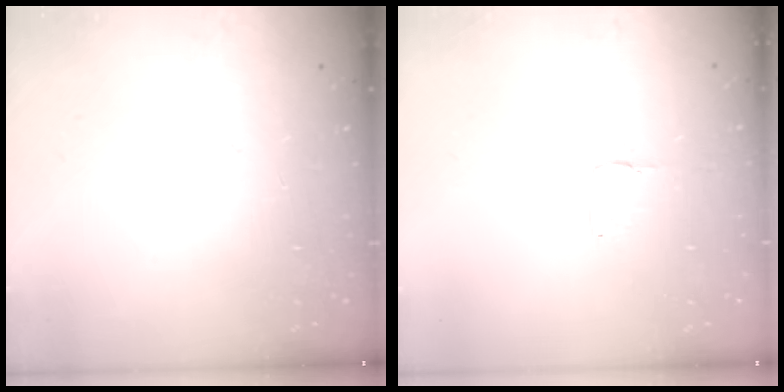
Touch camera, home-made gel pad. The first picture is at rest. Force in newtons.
{"total": 2.0, "press": 2.0, "slide": 0.1}